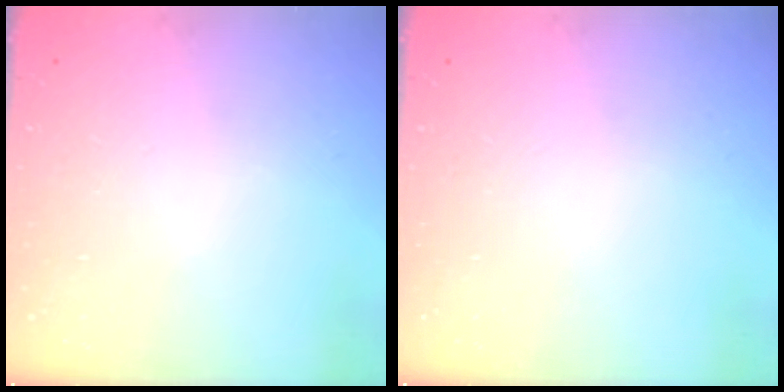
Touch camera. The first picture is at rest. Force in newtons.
{"total": 0.0}